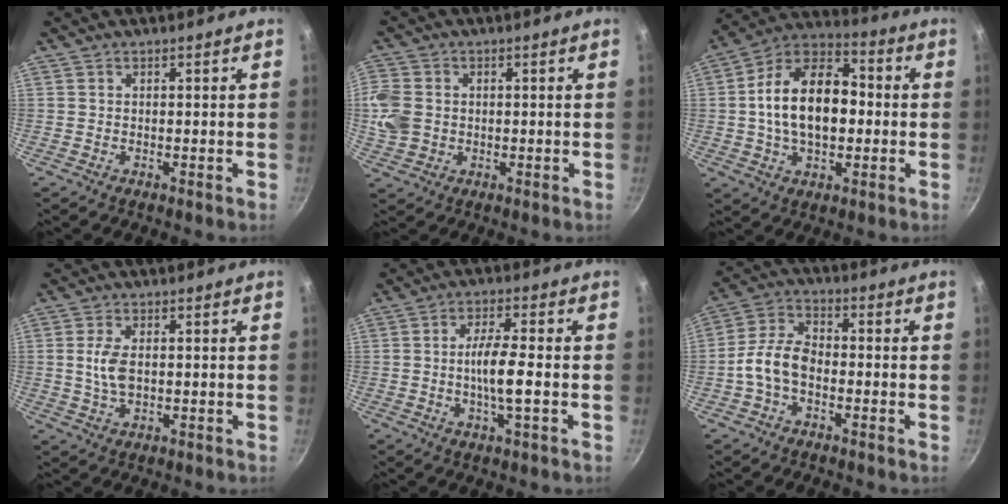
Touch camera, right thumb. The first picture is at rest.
{"total": 9.2, "force": [0.3, 7.7, 5.0], "torque": [-0.113, 0.001, 0.001]}
{"total": 18.1, "force": [-0.1, 11.3, 14.2], "torque": [-0.212, 0.035, -0.017]}
{"total": 5.0, "force": [0.3, 2.7, 4.2], "torque": [-0.082, 0.001, 0.006]}
{"total": 7.1, "force": [-1.1, 1.1, 7.0], "torque": [-0.133, 0.011, -0.021]}
{"total": 8.1, "force": [-2.3, 5.0, 6.0], "torque": [-0.111, 0.038, -0.055]}